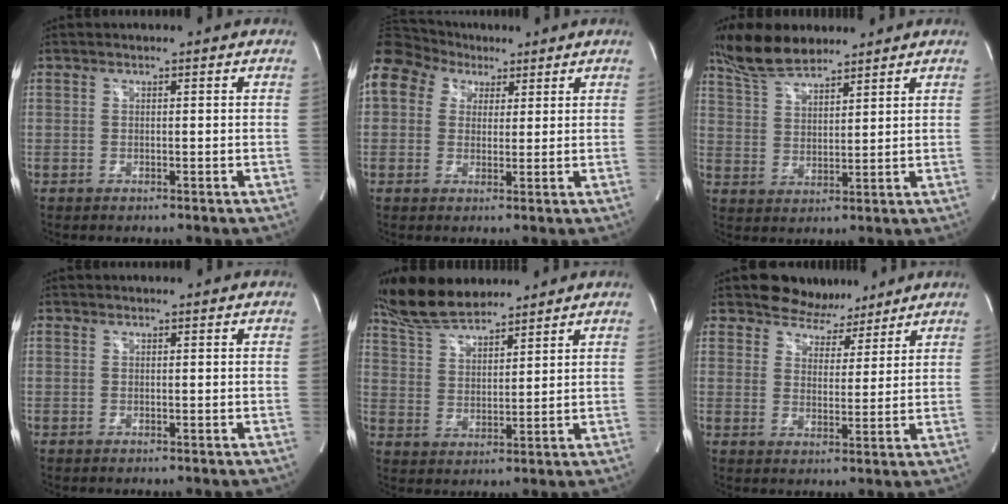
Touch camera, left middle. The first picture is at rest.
{"total": 20.1, "force": [9.9, 15.2, 8.6], "torque": [-0.278, 0.112, 0.193]}
{"total": 9.2, "force": [7.9, 2.3, 4.1], "torque": [-0.089, 0.015, 0.156]}
{"total": 0.0}
{"total": 10.3, "force": [9.2, 2.3, 4.1], "torque": [-0.089, 0.017, 0.178]}
{"total": 6.2, "force": [5.2, 3.3, 0.8], "torque": [-0.009, 0.001, 0.080]}